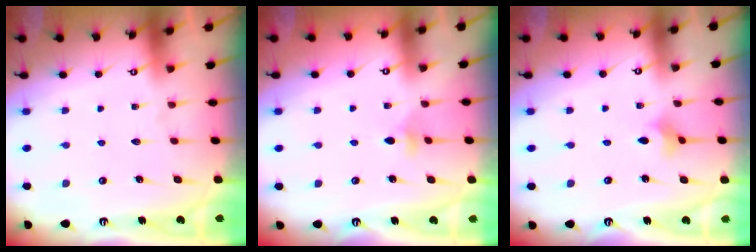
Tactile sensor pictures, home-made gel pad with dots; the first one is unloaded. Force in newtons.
{"total": 4.3, "press": 4.2, "slide": 0.8}
{"total": 2.4, "press": 2.3, "slide": 0.5}